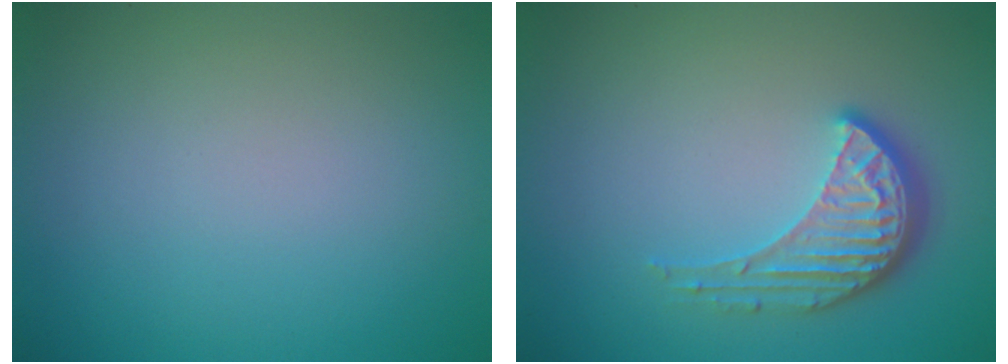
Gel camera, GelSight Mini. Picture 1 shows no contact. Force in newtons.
{"total": 4.3, "press": 3.3, "slide": 2.8}